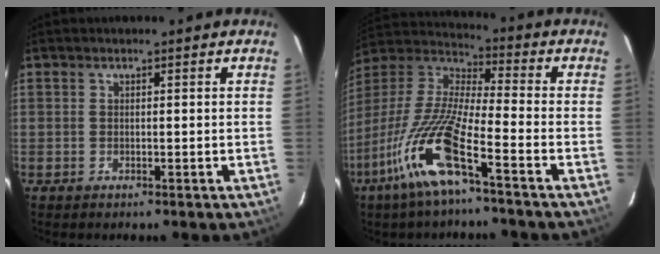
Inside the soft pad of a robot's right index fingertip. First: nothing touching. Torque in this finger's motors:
{"motor_torque": [1.33, -0.81, 1.03, 0.21]}